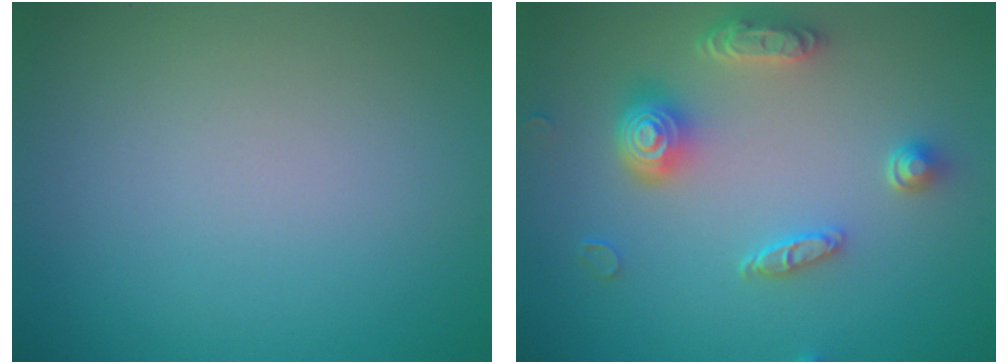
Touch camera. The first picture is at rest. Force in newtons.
{"total": 4.7, "press": 3.7, "slide": 2.8}